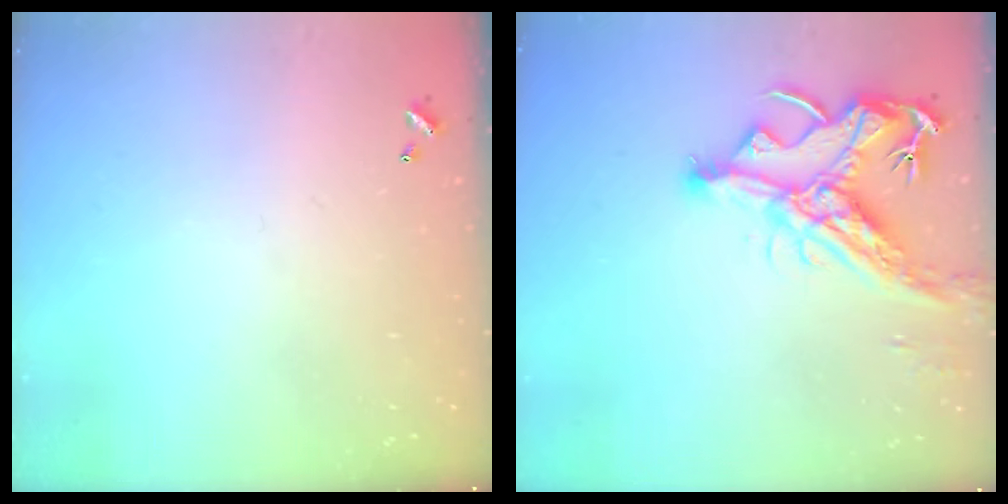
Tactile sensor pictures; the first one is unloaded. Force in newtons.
{"total": 14.5, "press": 14.4, "slide": 1.9}